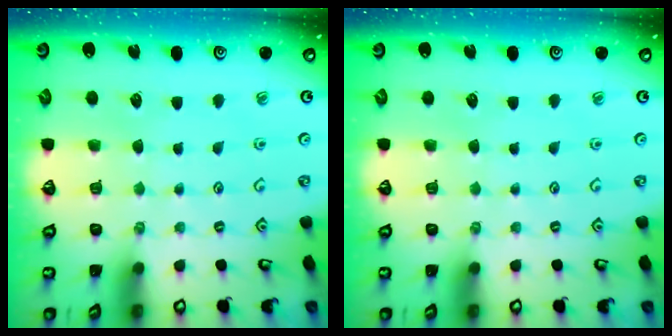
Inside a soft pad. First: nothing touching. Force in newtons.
{"total": 0.0}